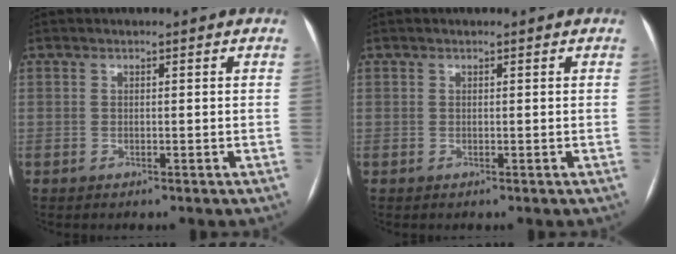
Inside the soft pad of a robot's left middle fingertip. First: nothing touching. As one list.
[{"total": 0.0}]